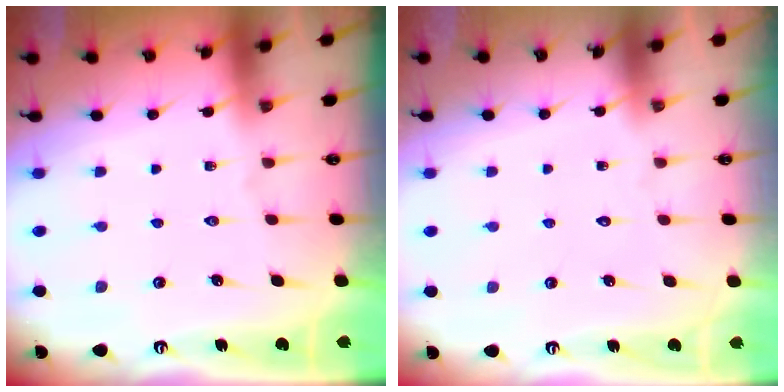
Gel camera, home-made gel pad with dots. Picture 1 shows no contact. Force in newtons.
{"total": 1.5, "press": 1.5, "slide": 0.0}